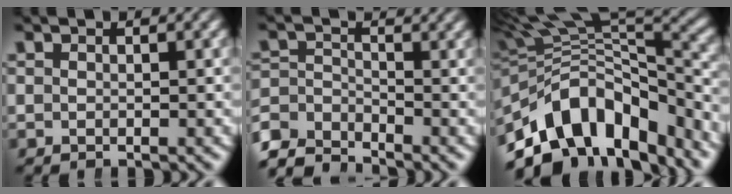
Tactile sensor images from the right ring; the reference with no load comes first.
{"total": 4.4, "force": [-3.2, 2.7, 1.4], "torque": [-0.033, -0.026, -0.054]}
{"total": 13.0, "force": [-3.7, 9.0, 8.7], "torque": [-0.167, -0.028, -0.045]}